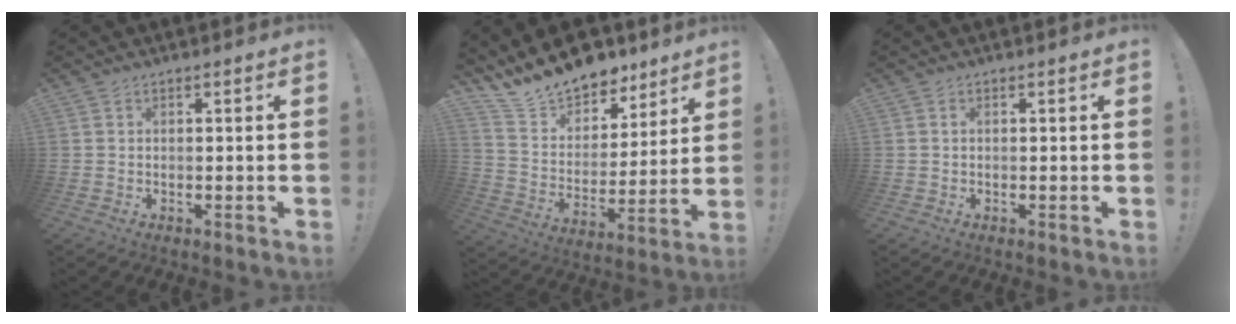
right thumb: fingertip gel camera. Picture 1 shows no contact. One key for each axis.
{"total": 15.8, "fx": 13.9, "fy": 6.6, "fz": 3.5, "tx": -0.072, "ty": -0.110, "tz": 0.252}
{"total": 0.0}